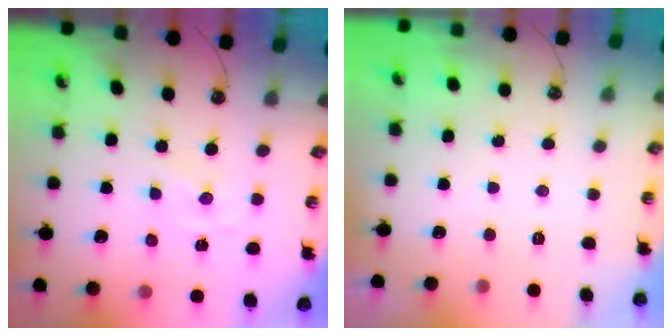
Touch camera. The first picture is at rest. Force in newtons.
{"total": 0.0}